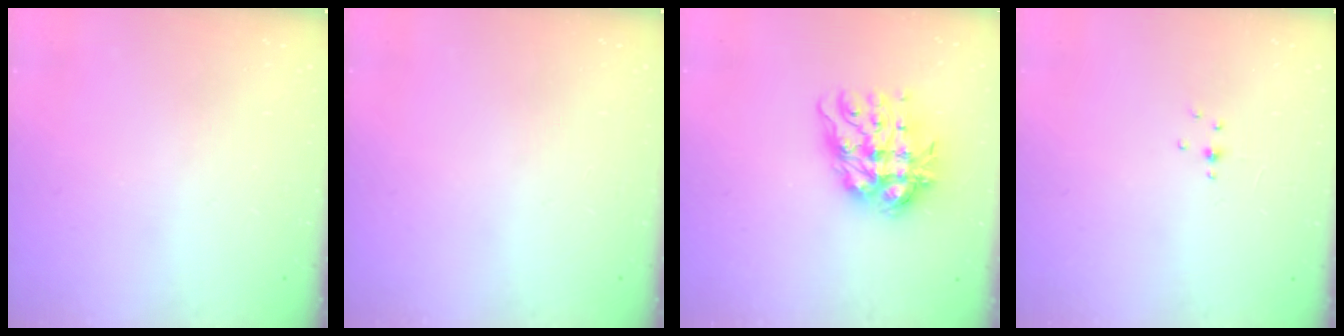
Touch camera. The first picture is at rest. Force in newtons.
{"total": 0.0}
{"total": 13.1, "press": 13.0, "slide": 1.5}
{"total": 1.8, "press": 1.8, "slide": 0.2}